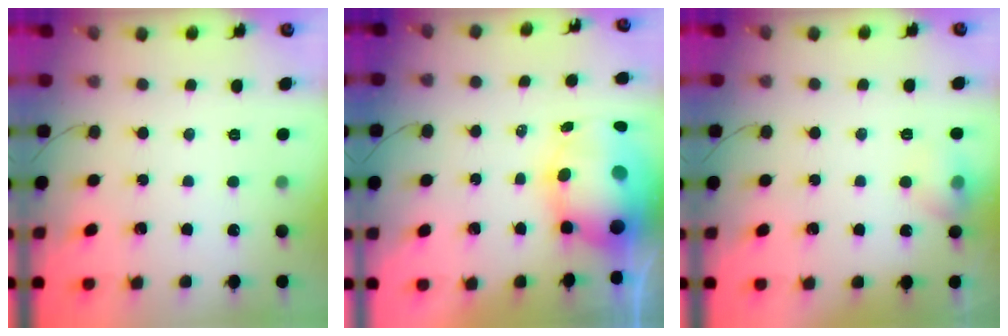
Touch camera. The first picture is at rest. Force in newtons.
{"total": 13.1, "press": 12.8, "slide": 2.9}
{"total": 8.5, "press": 8.3, "slide": 1.5}